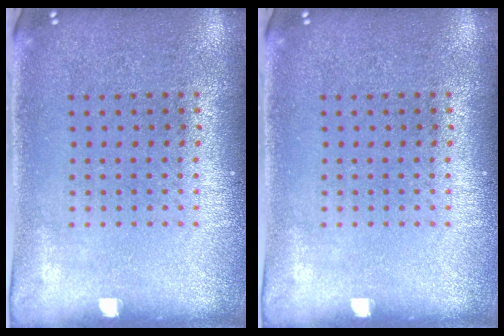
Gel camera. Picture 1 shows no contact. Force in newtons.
{"total": 0.0}